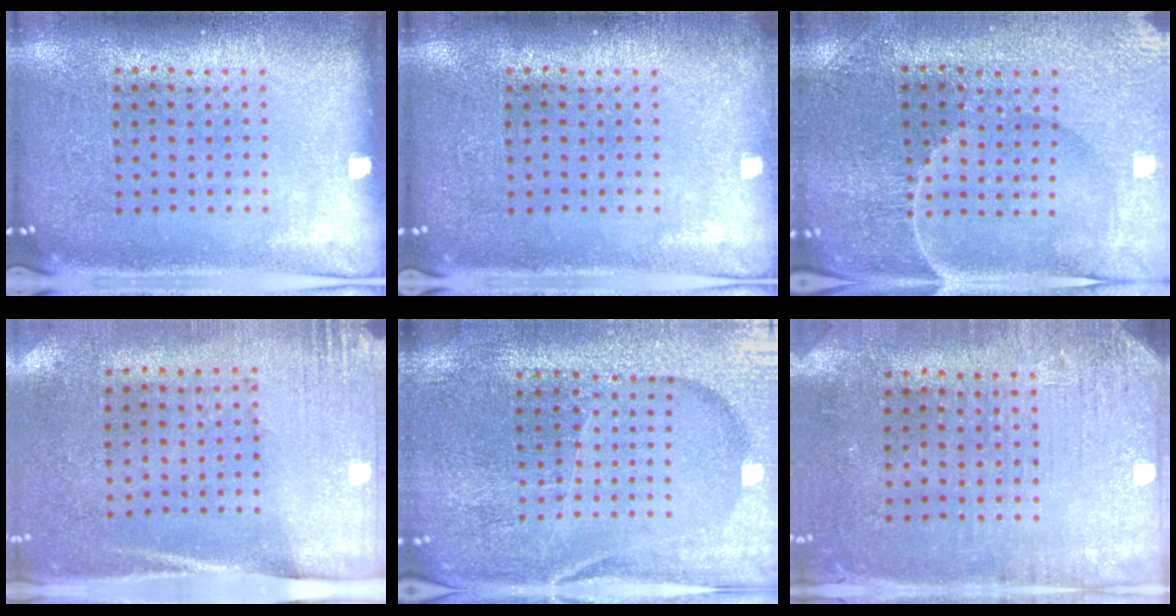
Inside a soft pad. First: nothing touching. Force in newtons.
{"total": 0.7, "press": 0.7, "slide": 0.1}
{"total": 1.9, "press": 1.9, "slide": 0.2}
{"total": 2.8, "press": 2.4, "slide": 1.4}
{"total": 3.6, "press": 3.6, "slide": 0.6}
{"total": 3.1, "press": 2.6, "slide": 1.7}